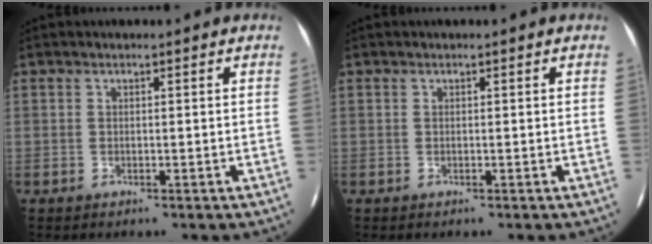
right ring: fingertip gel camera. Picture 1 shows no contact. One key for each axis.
{"total": 0.0}